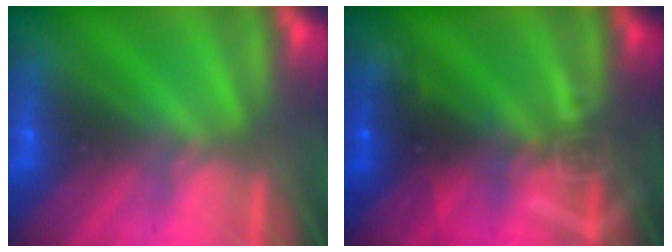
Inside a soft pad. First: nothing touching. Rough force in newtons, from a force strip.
{"total": 2.8}